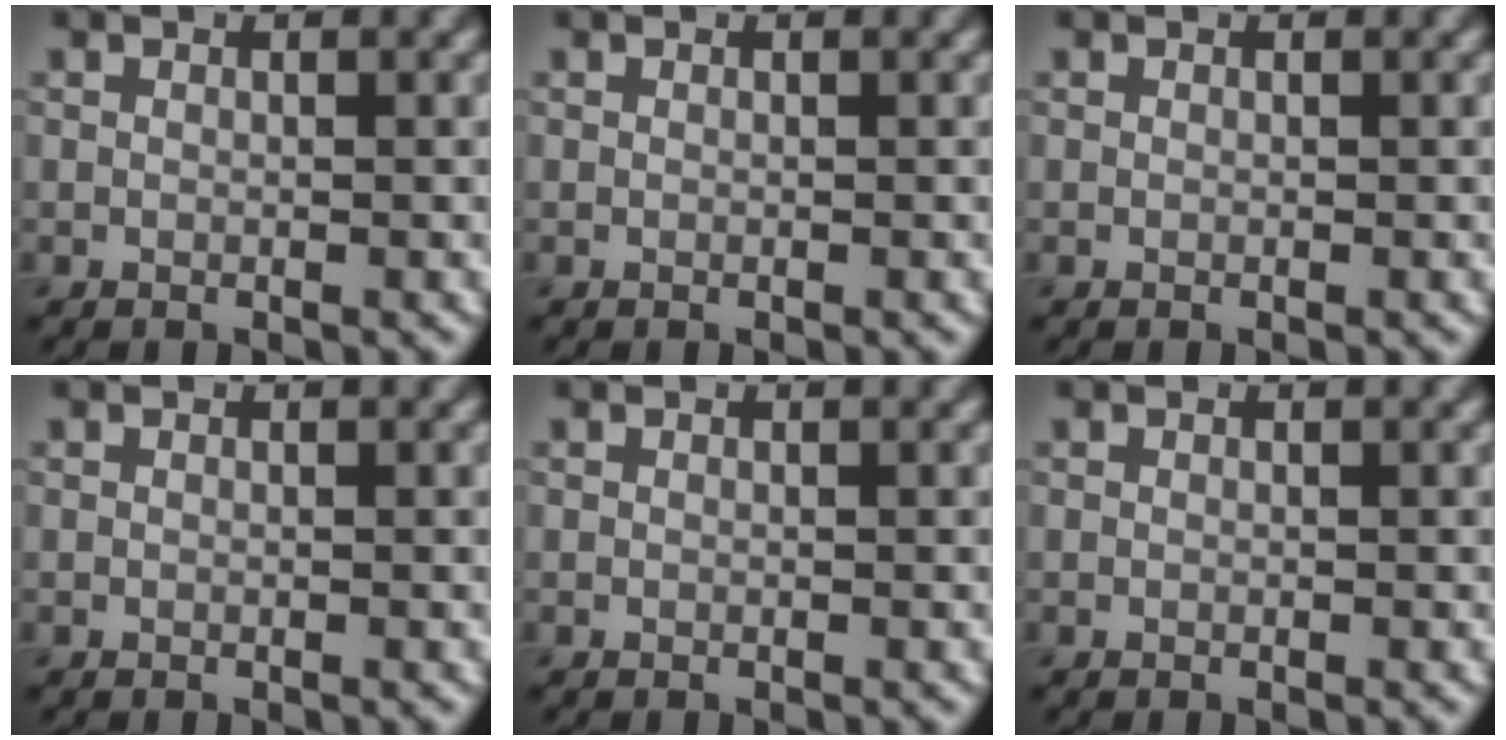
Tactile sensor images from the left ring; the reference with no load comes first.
{"total": 0.0}
{"total": 0.0}
{"total": 0.0}
{"total": 0.0}
{"total": 0.0}